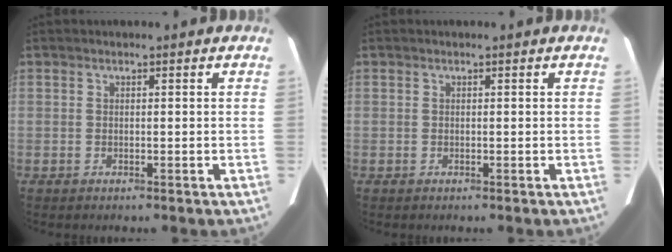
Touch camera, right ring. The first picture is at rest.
{"total": 0.0}